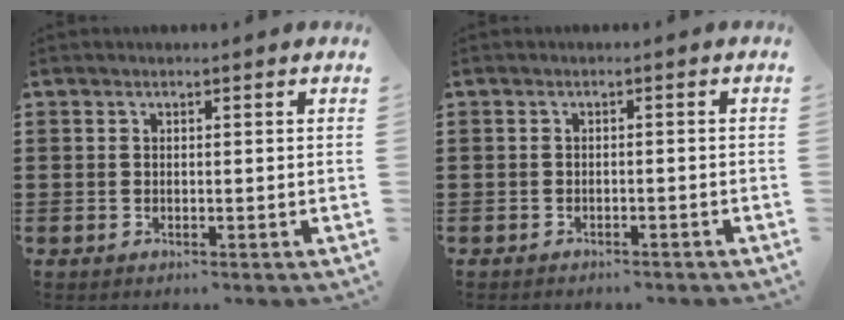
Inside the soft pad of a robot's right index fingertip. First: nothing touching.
{"total": 1.1, "force": [-1.1, 0.1, 0.1], "torque": [-0.005, 0.001, -0.024]}